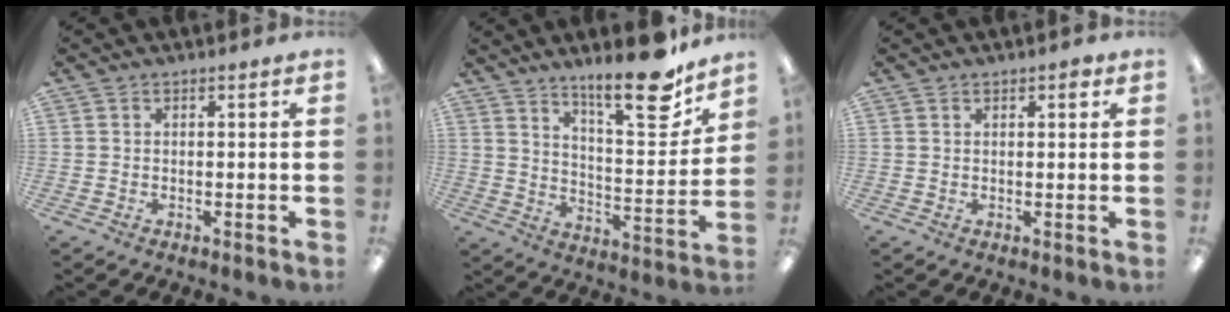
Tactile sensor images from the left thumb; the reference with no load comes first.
{"total": 17.4, "force": [13.4, 4.4, 10.2], "torque": [-0.153, -0.094, 0.218]}
{"total": 1.6, "force": [1.0, 0.7, 1.0], "torque": [-0.014, -0.001, 0.016]}